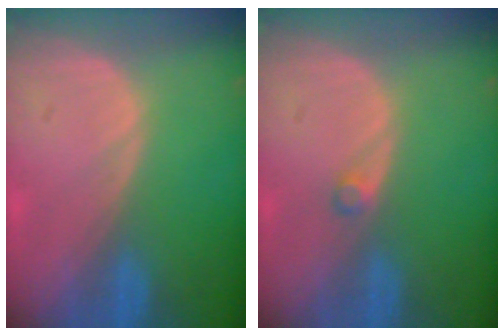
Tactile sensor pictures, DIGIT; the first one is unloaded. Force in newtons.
{"total": 1.0, "press": 1.0, "slide": 0.2}